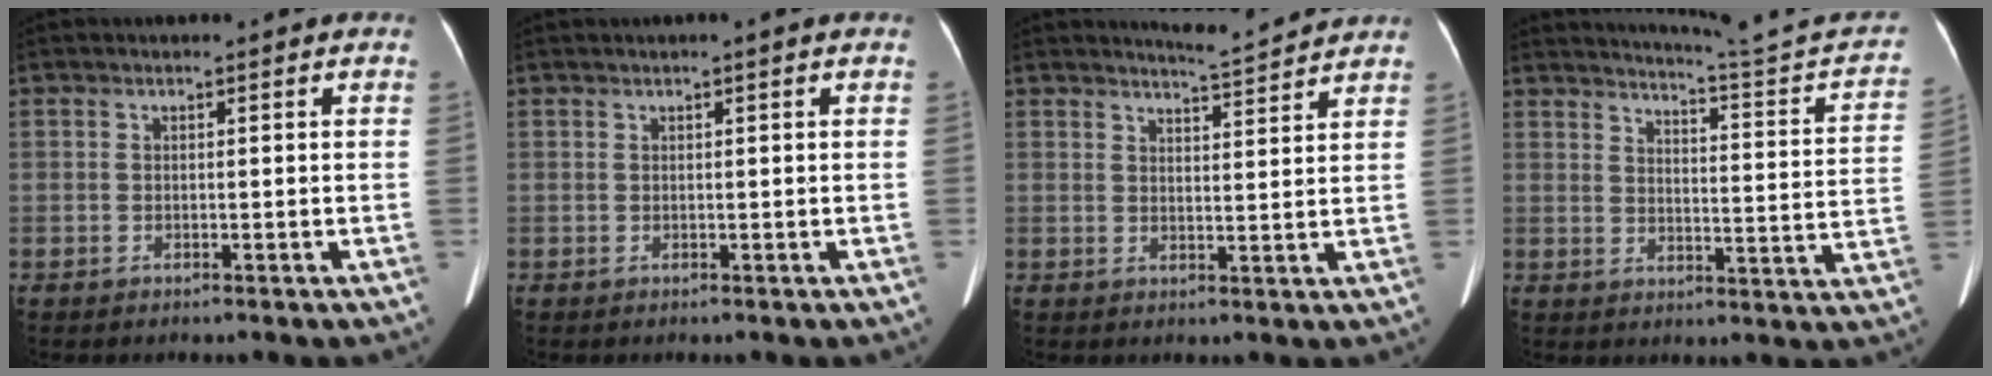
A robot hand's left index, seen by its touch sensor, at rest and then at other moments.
{"total": 0.6, "force": [0.3, -0.1, 0.6], "torque": [-0.015, 0.002, 0.010]}
{"total": 5.1, "force": [5.0, -0.8, 0.3], "torque": [-0.020, -0.008, 0.071]}
{"total": 16.9, "force": [16.0, -0.5, 5.5], "torque": [-0.077, -0.067, 0.190]}